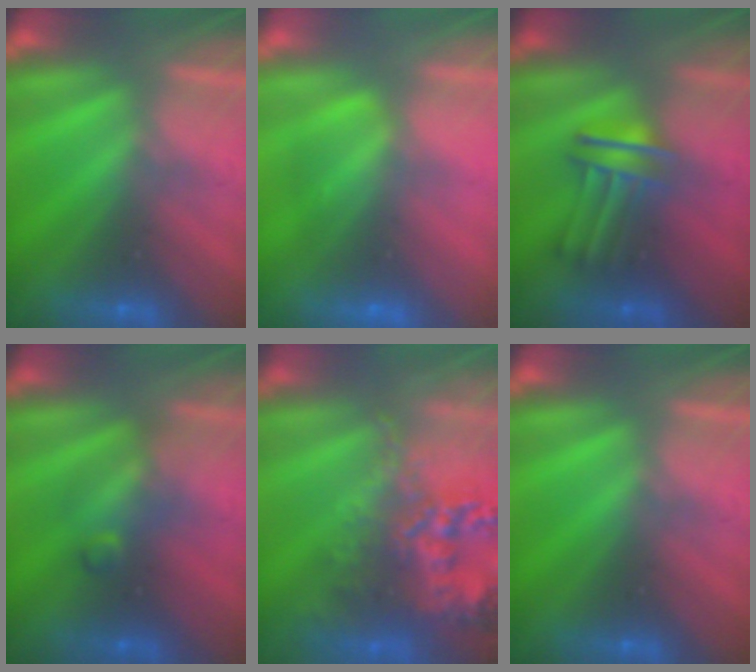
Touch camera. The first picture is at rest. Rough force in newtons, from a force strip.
{"total": 2.7}
{"total": 3.6}
{"total": 2.4}
{"total": 8.6}
{"total": 0.0}